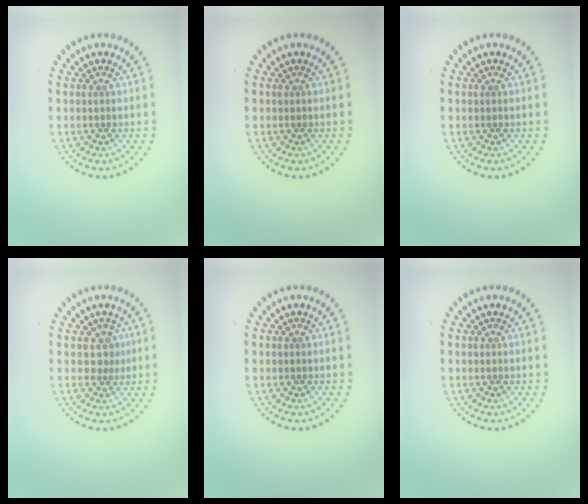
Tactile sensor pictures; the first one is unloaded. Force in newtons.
{"total": 0.0}
{"total": 0.0}
{"total": 1.7, "press": 1.2, "slide": 1.2}
{"total": 0.0}
{"total": 0.0}